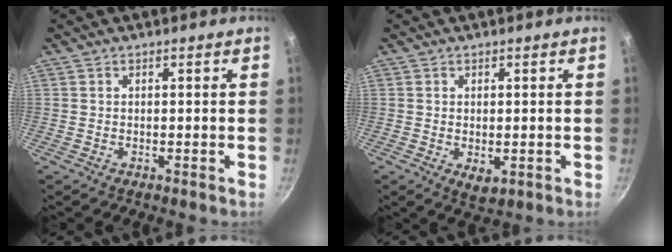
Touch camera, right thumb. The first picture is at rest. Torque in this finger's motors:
{"motor_torque": [-0.31, 0.21, 0.04, -0.06, 0.05]}